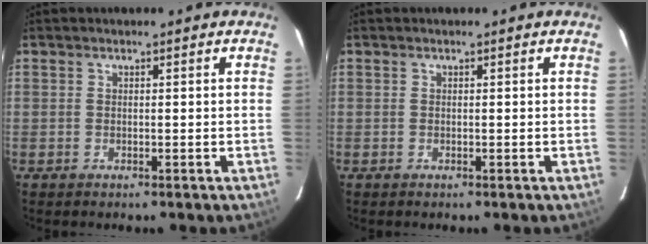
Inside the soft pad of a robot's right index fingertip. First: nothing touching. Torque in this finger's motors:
{"motor_torque": [0.00, 0.00, 0.03, 0.01]}